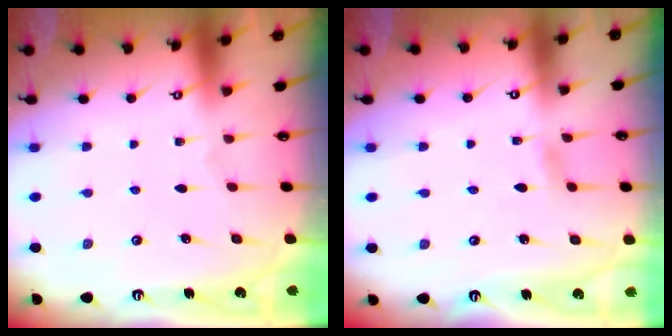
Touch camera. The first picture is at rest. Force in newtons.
{"total": 2.4, "press": 2.4, "slide": 0.3}